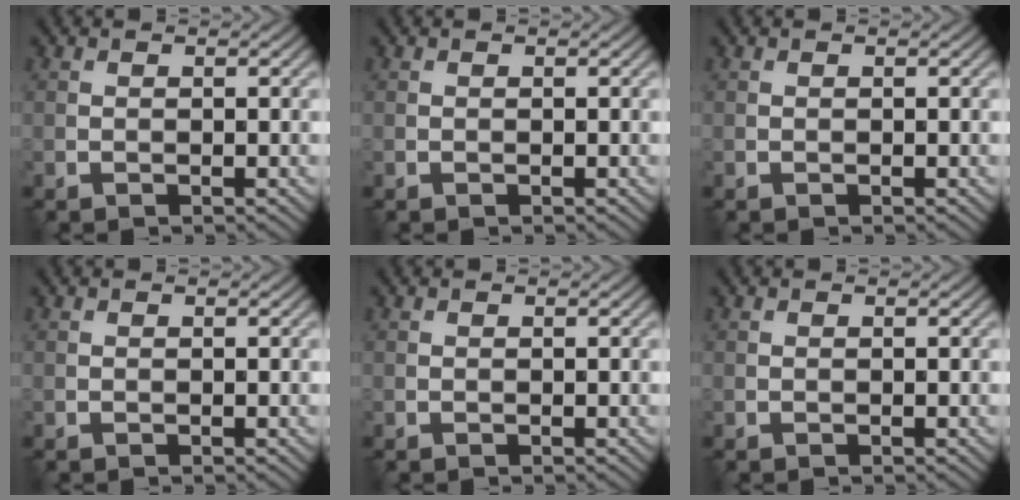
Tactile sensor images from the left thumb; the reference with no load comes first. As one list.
[{"total": 0.0}, {"total": 0.0}, {"total": 0.0}, {"total": 0.0}, {"total": 0.0}]